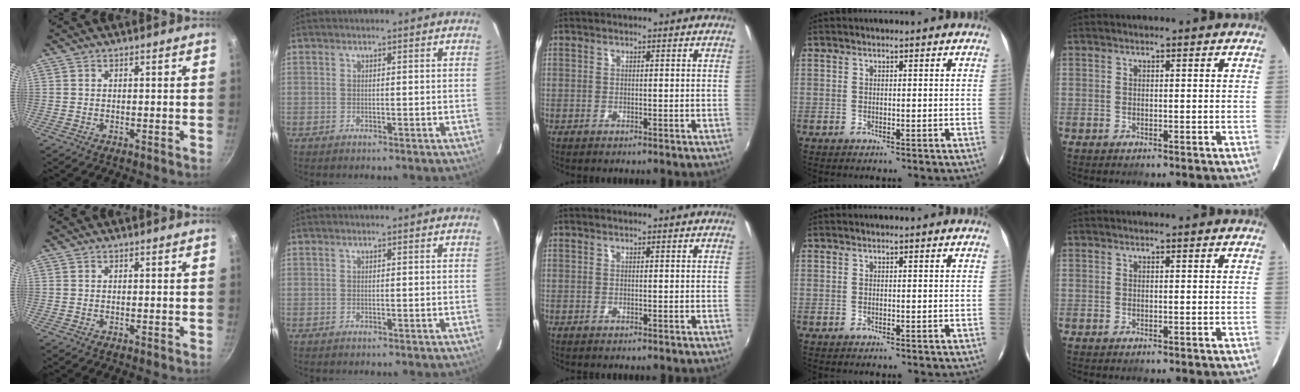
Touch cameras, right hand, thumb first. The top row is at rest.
{}